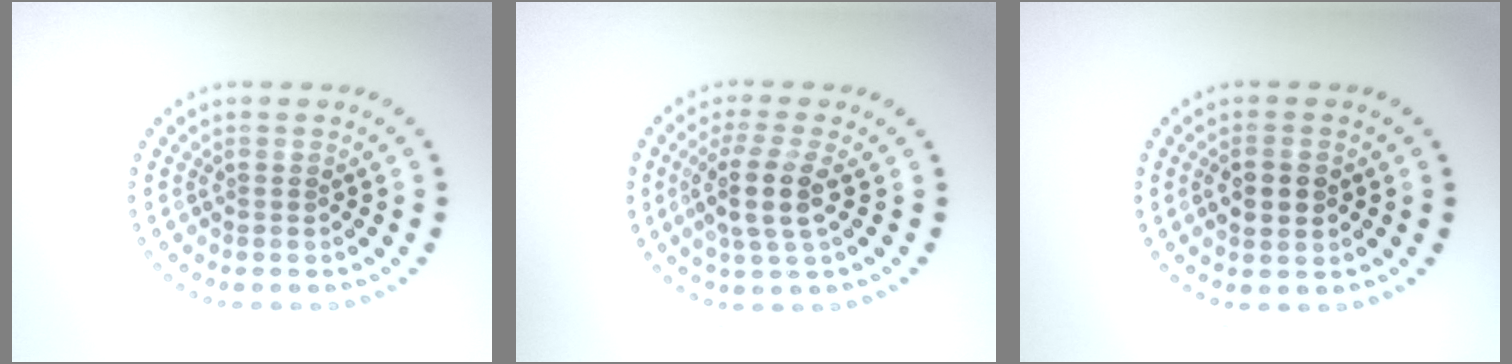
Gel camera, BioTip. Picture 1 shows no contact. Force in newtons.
{"total": 3.8, "press": 3.2, "slide": 2.1}
{"total": 2.6, "press": 2.6, "slide": 0.2}